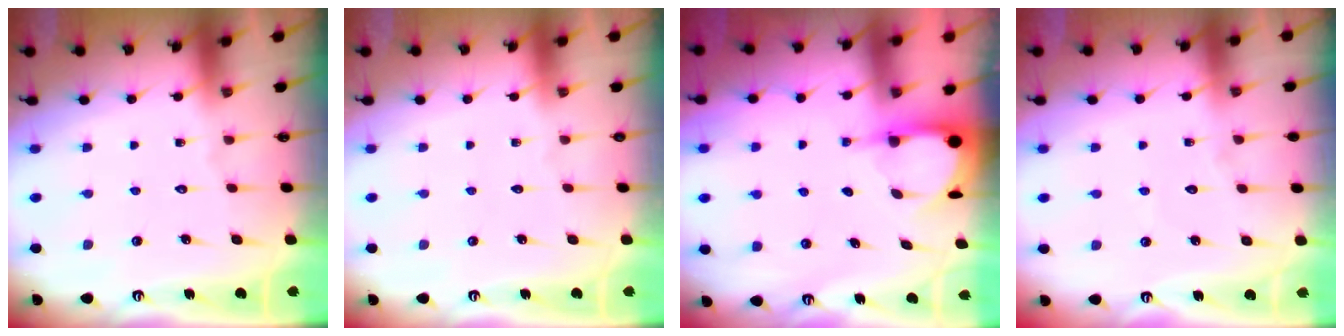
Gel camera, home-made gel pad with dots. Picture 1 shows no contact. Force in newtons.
{"total": 0.0}
{"total": 3.9, "press": 3.9, "slide": 0.3}
{"total": 2.9, "press": 2.9, "slide": 0.3}